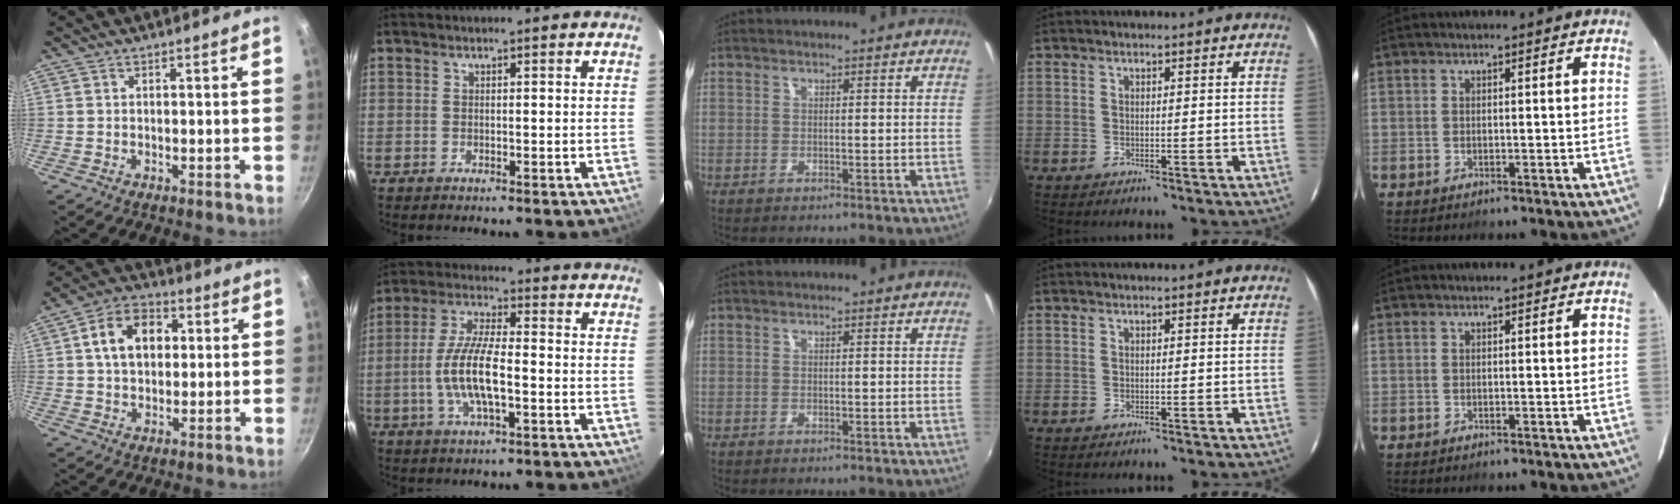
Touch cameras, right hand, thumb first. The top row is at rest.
{"thumb": {"total": 11.0, "force": [2.1, 8.0, 7.2], "torque": [-0.092, 0.015, 0.025]}, "index": {"total": 10.8, "force": [-2.6, 3.1, 10.0], "torque": [-0.205, 0.000, -0.051]}}